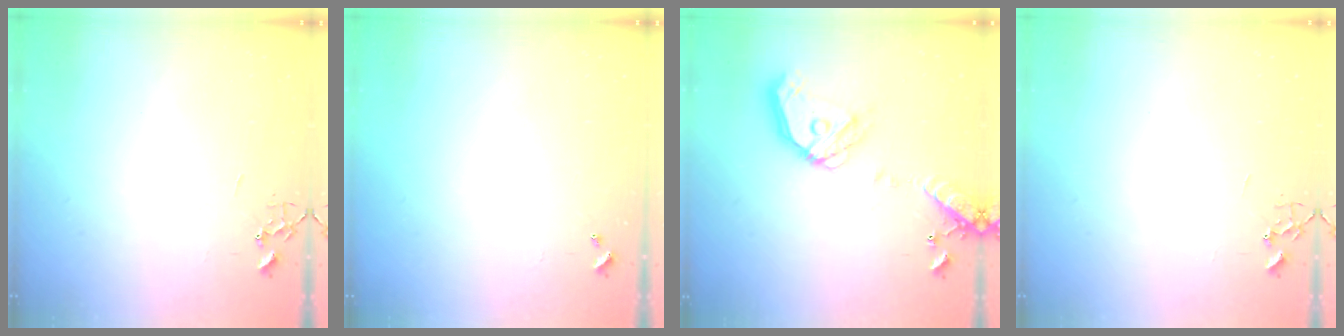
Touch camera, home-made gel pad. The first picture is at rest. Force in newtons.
{"total": 0.0}
{"total": 18.1, "press": 17.8, "slide": 3.3}
{"total": 0.0}